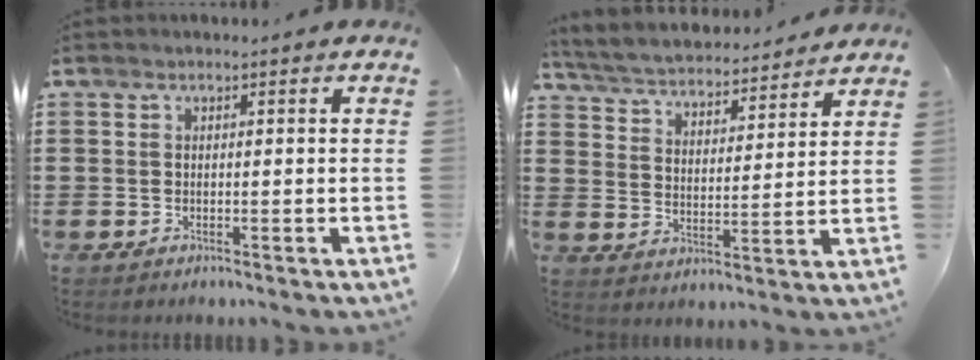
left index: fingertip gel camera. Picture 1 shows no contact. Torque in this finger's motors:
{"motor_torque": [2.14, 0.00, 0.29, 0.17]}